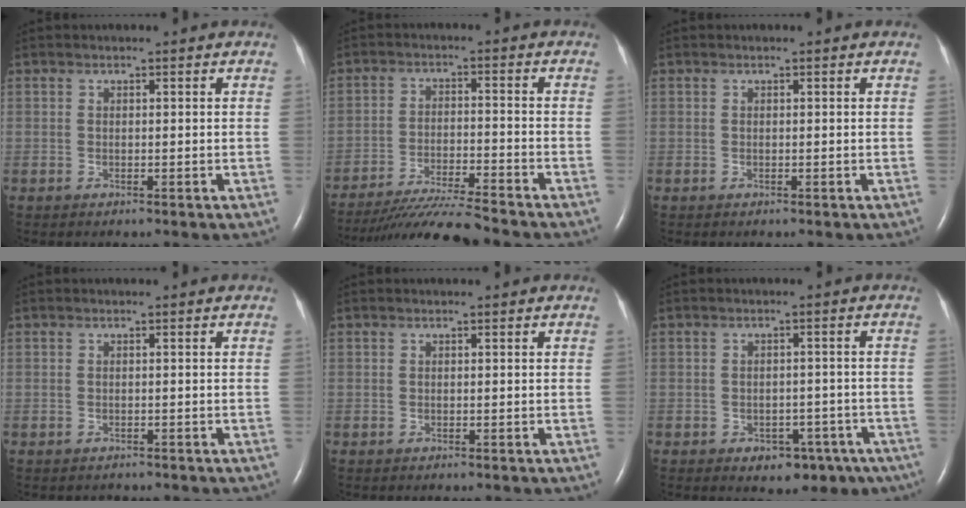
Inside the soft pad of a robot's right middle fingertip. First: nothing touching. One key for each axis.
{"total": 10.8, "fx": -10.0, "fy": -1.3, "fz": 4.0, "tx": -0.066, "ty": -0.021, "tz": -0.175}
{"total": 0.0}
{"total": 0.0}
{"total": 0.0}
{"total": 7.0, "fx": -4.3, "fy": 4.4, "fz": 3.3, "tx": -0.025, "ty": 0.018, "tz": -0.051}